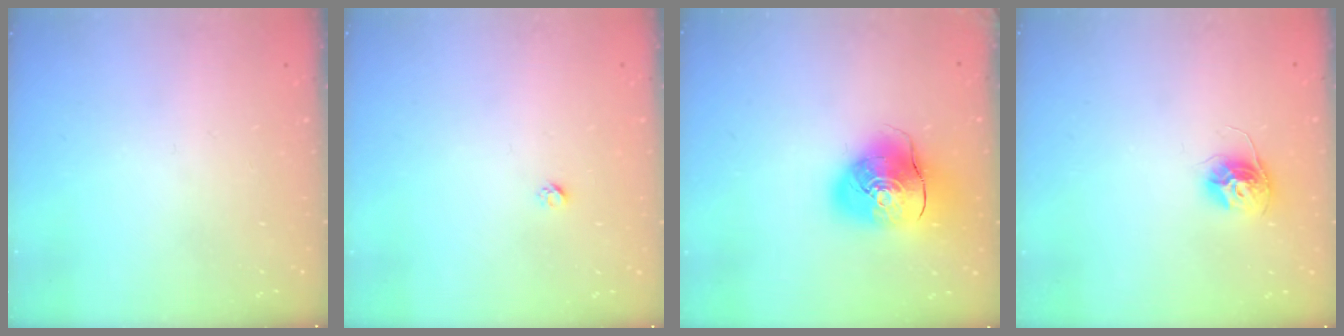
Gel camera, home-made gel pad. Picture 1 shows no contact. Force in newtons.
{"total": 1.9, "press": 1.9, "slide": 0.1}
{"total": 12.5, "press": 12.3, "slide": 2.1}
{"total": 10.8, "press": 10.8, "slide": 0.8}